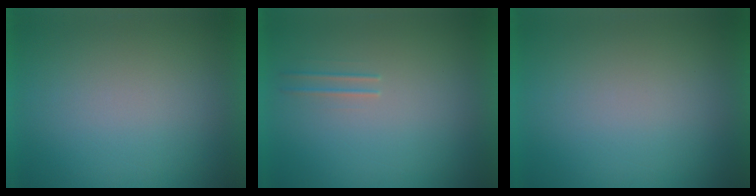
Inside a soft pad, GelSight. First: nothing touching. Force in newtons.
{"total": 1.5}
{"total": 1.0}